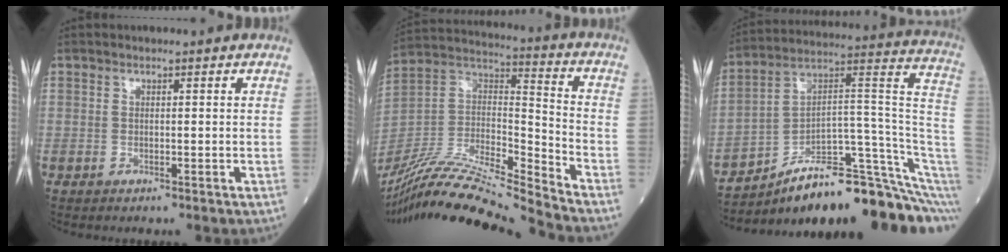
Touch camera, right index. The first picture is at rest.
{"total": 21.5, "force": [-19.8, -0.7, 8.6], "torque": [-0.189, 0.004, -0.358]}
{"total": 20.3, "force": [-14.0, 2.4, 14.5], "torque": [-0.129, 0.073, -0.211]}